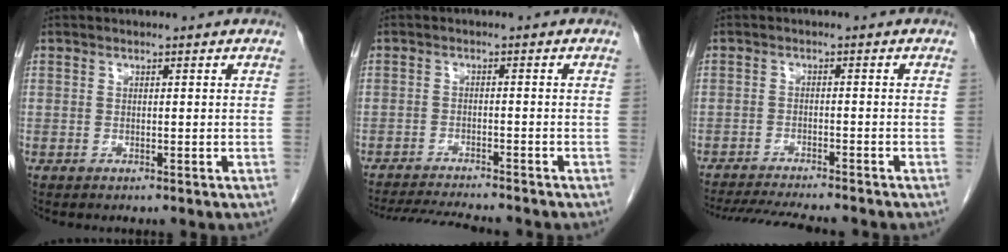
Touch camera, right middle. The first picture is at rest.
{"total": 9.5, "force": [-8.8, 0.4, 3.4], "torque": [-0.054, -0.014, -0.134]}
{"total": 11.5, "force": [-10.4, 1.0, 4.8], "torque": [-0.072, -0.016, -0.151]}